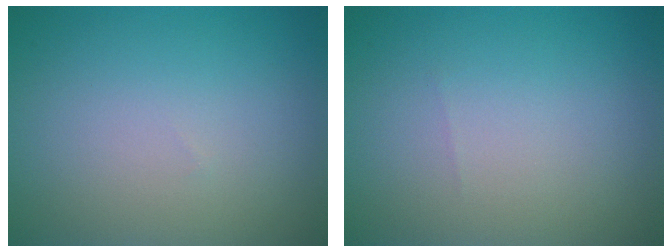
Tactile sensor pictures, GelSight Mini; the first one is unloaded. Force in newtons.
{"total": 0.0}